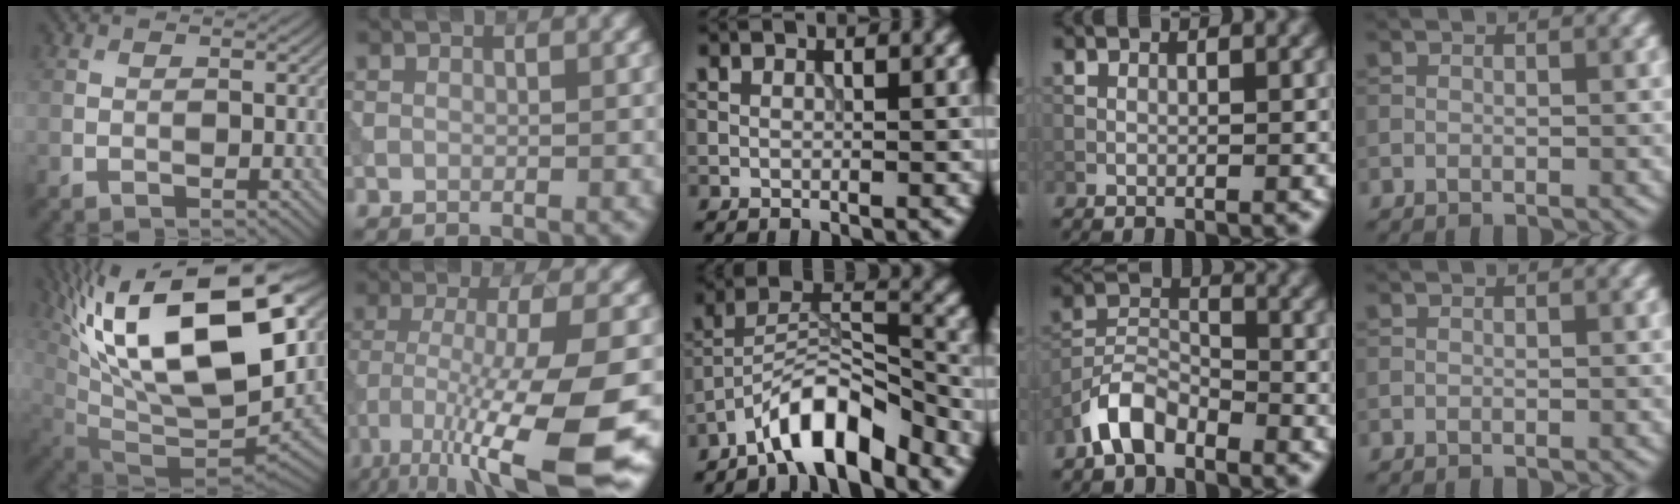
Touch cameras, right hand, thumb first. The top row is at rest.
{"thumb": {"total": 20.7, "force": [8.6, 10.2, 15.8], "torque": [-0.294, 0.013, 0.159]}, "index": {"total": 13.4, "force": [-6.8, 2.7, 11.2], "torque": [-0.198, -0.018, -0.110]}, "middle": {"total": 7.4, "force": [-5.5, 2.1, 4.5], "torque": [-0.071, 0.014, -0.102]}, "ring": {"total": 4.7, "force": [-3.4, 2.3, 2.3], "torque": [-0.043, 0.009, -0.075]}}